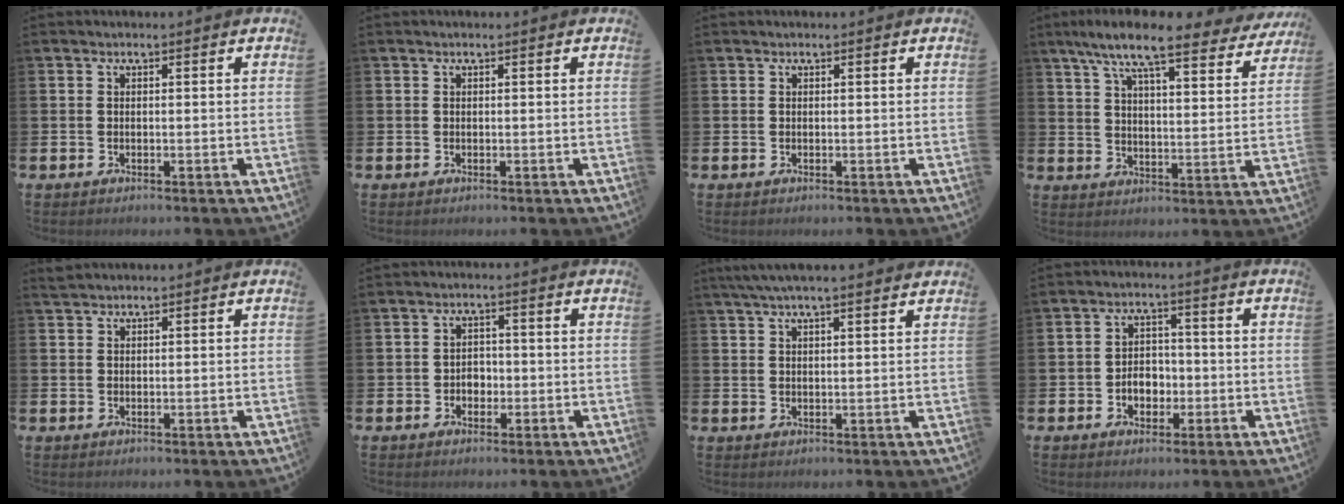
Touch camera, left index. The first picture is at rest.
{"total": 0.0}
{"total": 0.0}
{"total": 9.8, "force": [8.4, 1.4, 4.9], "torque": [-0.111, -0.045, 0.141]}
{"total": 1.2, "force": [1.2, 0.3, 0.1], "torque": [0.000, 0.001, 0.022]}
{"total": 2.2, "force": [-0.6, 1.9, 1.0], "torque": [-0.012, 0.002, -0.018]}
{"total": 4.4, "force": [3.9, 0.3, 2.0], "torque": [-0.044, -0.006, 0.070]}
{"total": 3.7, "force": [-1.1, 2.8, 2.2], "torque": [-0.028, -0.001, -0.028]}